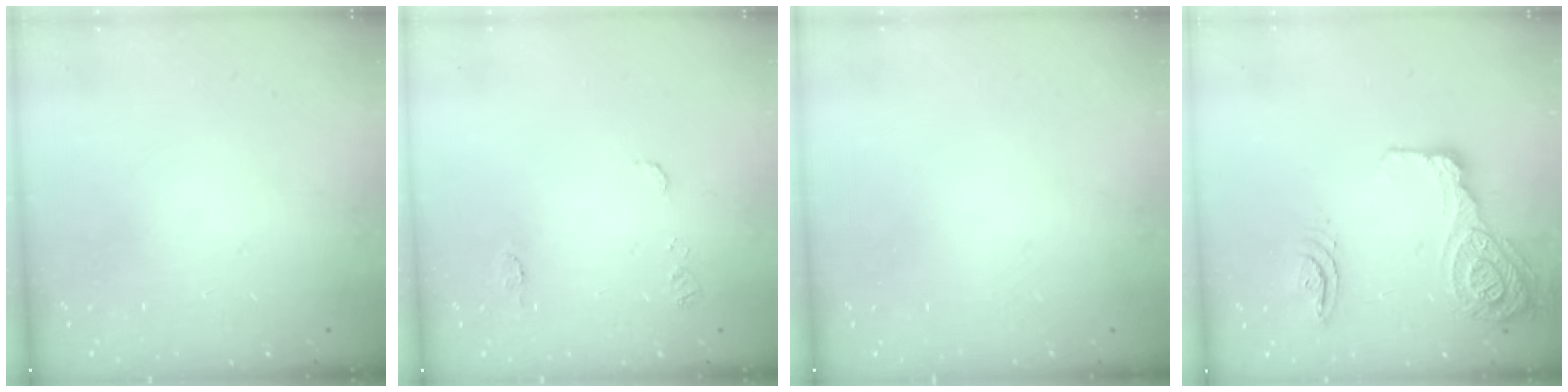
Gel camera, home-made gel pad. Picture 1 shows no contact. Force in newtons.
{"total": 7.1, "press": 7.0, "slide": 0.7}
{"total": 0.0}
{"total": 17.9, "press": 17.6, "slide": 3.7}